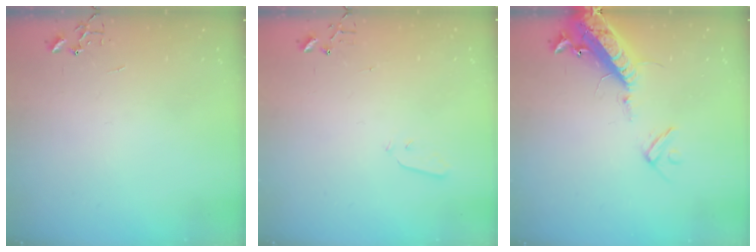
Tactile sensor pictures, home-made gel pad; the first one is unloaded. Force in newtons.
{"total": 2.9, "press": 2.8, "slide": 0.8}
{"total": 16.4, "press": 16.1, "slide": 3.1}